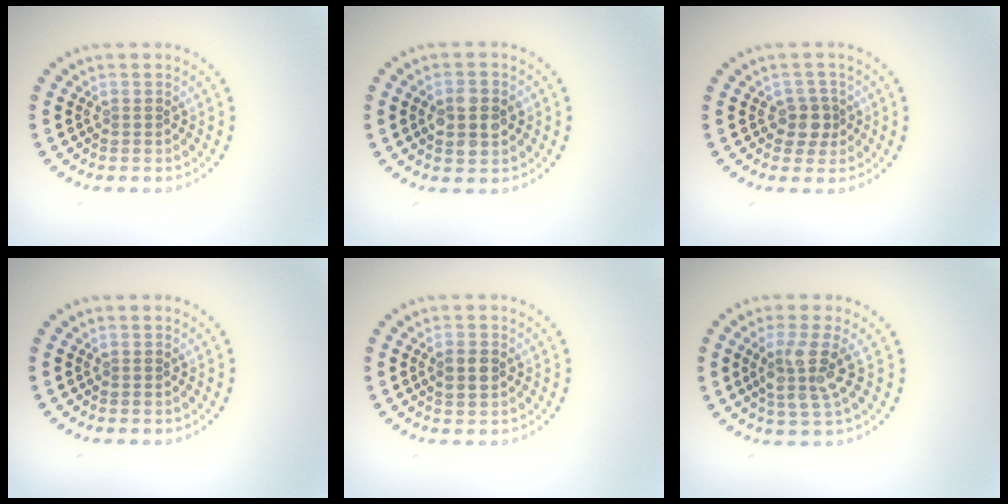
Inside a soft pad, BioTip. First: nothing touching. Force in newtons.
{"total": 4.0, "press": 4.0, "slide": 0.1}
{"total": 2.0, "press": 1.7, "slide": 1.0}
{"total": 0.0}
{"total": 1.8, "press": 1.8, "slide": 0.1}
{"total": 3.6, "press": 3.0, "slide": 2.0}